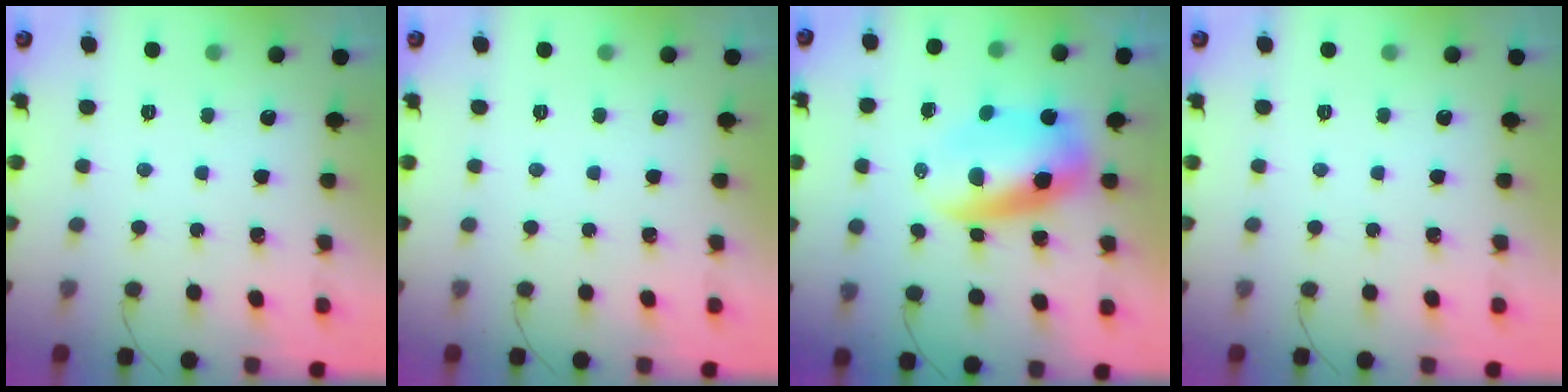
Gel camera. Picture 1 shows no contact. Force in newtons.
{"total": 0.0}
{"total": 9.0, "press": 8.7, "slide": 2.1}
{"total": 0.0}